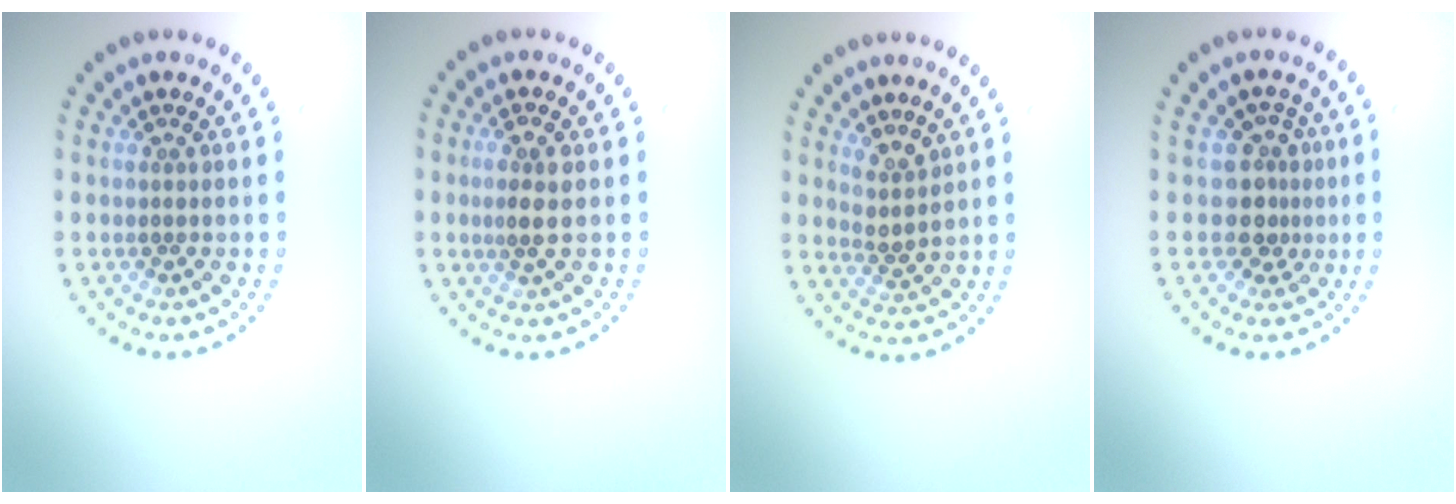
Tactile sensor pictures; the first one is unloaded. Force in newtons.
{"total": 2.1, "press": 2.0, "slide": 0.8}
{"total": 1.9, "press": 1.4, "slide": 1.3}
{"total": 2.5, "press": 1.9, "slide": 1.7}